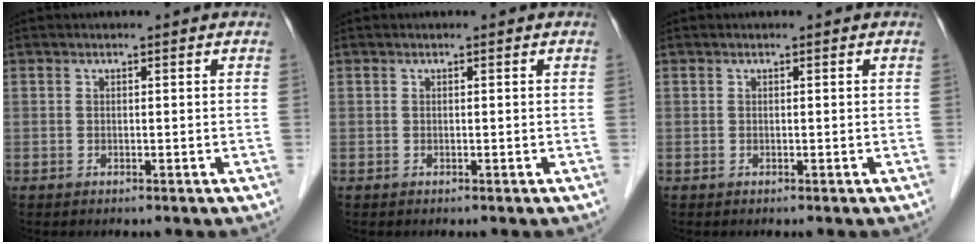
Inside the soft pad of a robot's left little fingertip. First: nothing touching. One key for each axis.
{"total": 0.0}
{"total": 0.0}